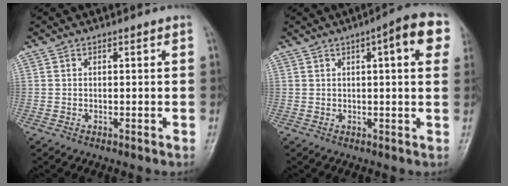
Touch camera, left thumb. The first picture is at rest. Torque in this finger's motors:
{"motor_torque": [0.34, 0.36, 0.37, 0.32, 0.08]}